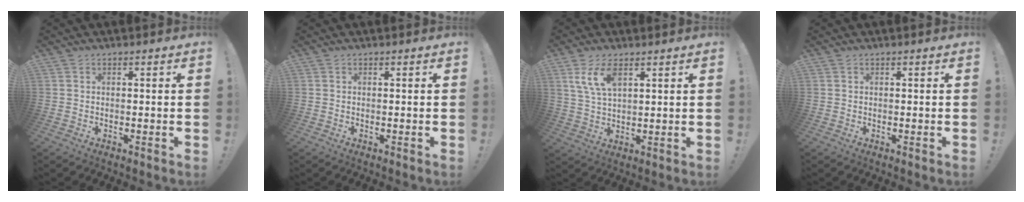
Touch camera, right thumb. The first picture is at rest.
{"total": 0.0}
{"total": 8.2, "force": [4.2, 3.8, 5.9], "torque": [-0.118, -0.011, 0.078]}
{"total": 0.0}